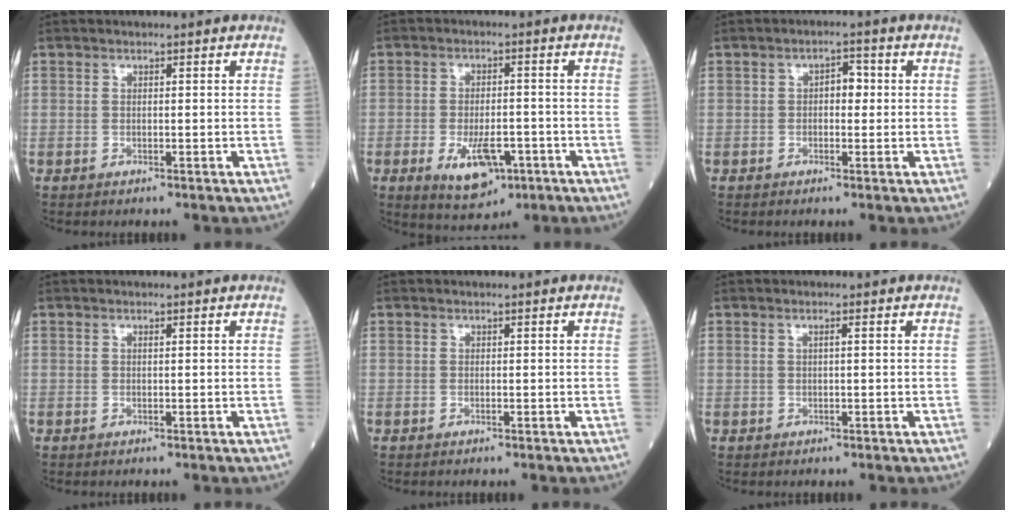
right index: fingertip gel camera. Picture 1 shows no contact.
{"total": 8.1, "force": [-3.4, 3.6, 6.4], "torque": [-0.110, -0.009, -0.046]}
{"total": 2.9, "force": [0.2, 1.6, 2.4], "torque": [-0.031, 0.011, 0.000]}
{"total": 0.0}
{"total": 0.0}
{"total": 0.9, "force": [0.3, 0.0, 0.9], "torque": [-0.018, 0.002, 0.005]}